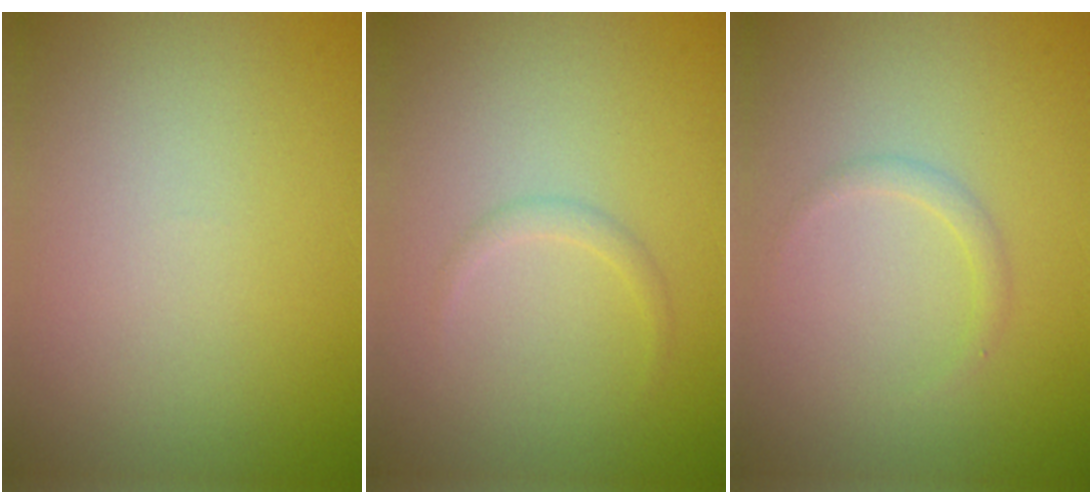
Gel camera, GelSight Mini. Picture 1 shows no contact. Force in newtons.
{"total": 0.9, "press": 0.9, "slide": 0.0}
{"total": 1.0, "press": 1.0, "slide": 0.0}